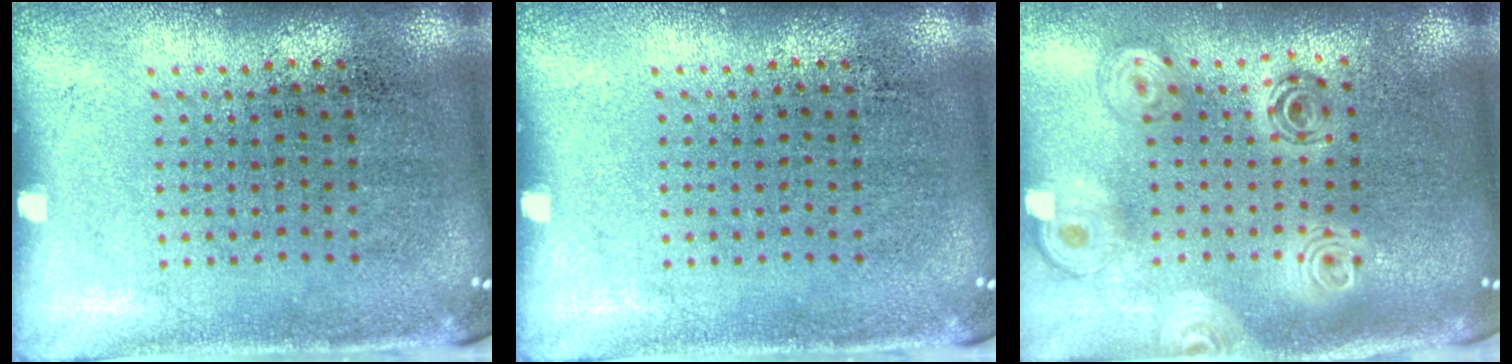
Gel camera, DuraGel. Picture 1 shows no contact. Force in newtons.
{"total": 0.0}
{"total": 2.2, "press": 1.8, "slide": 1.2}